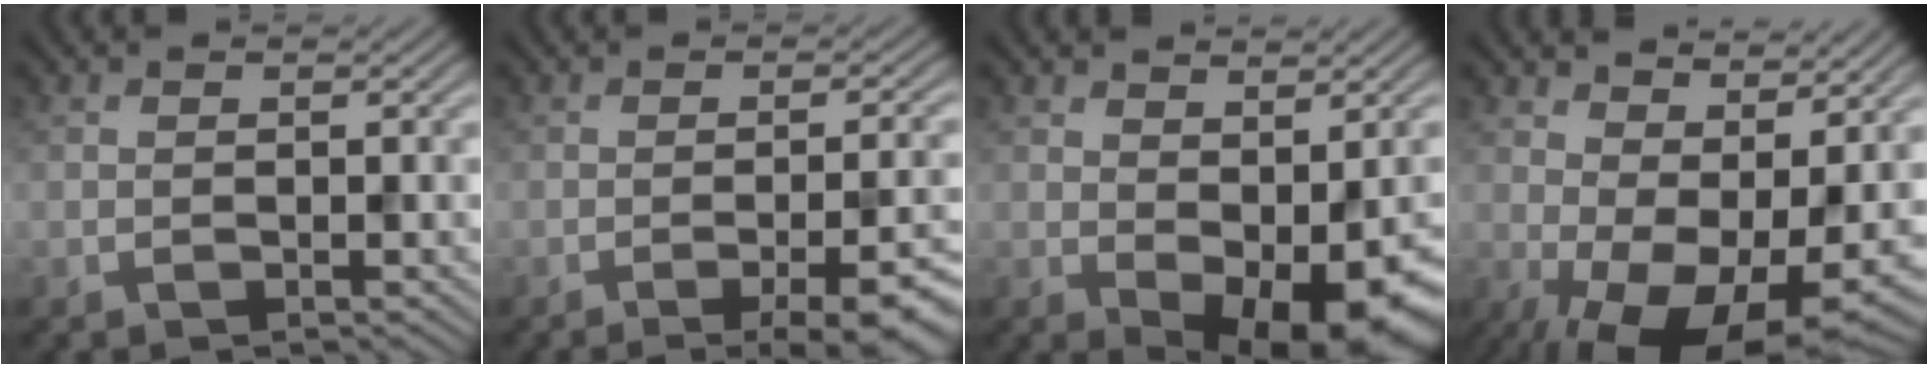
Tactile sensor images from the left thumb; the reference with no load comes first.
{"total": 8.3, "force": [-4.1, 2.0, 6.9], "torque": [-0.094, -0.003, -0.050]}
{"total": 8.8, "force": [-1.8, 4.4, 7.3], "torque": [-0.102, -0.023, -0.007]}
{"total": 12.2, "force": [-0.2, 6.0, 10.7], "torque": [-0.177, -0.009, 0.013]}